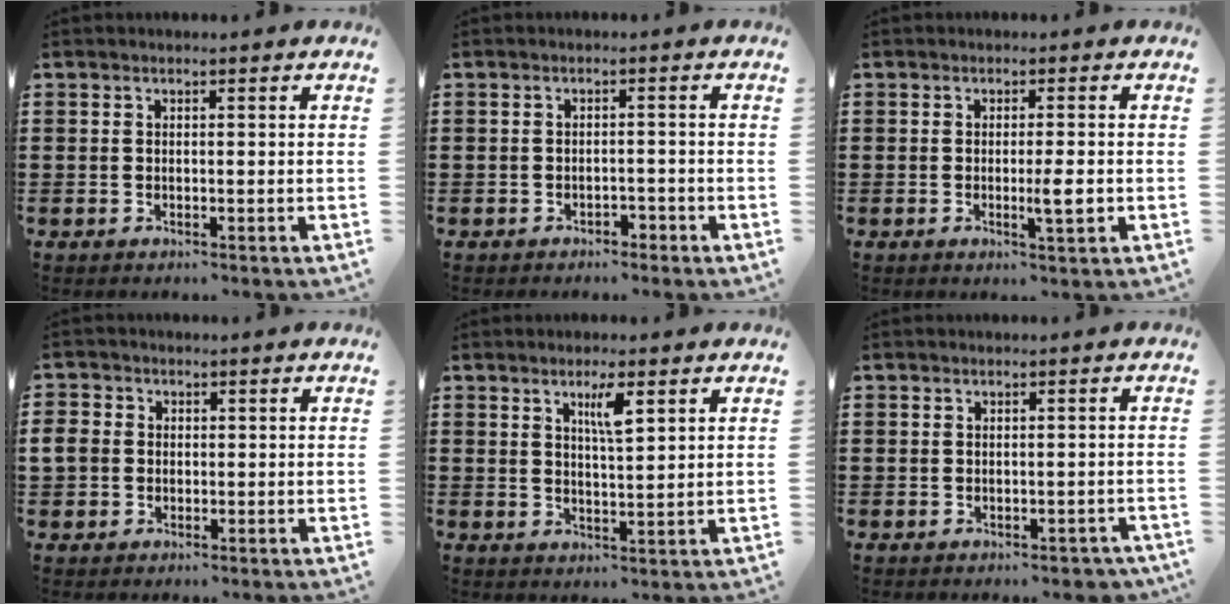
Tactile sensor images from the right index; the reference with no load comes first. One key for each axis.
{"total": 1.5, "fx": -1.4, "fy": 0.5, "fz": 0.3, "tx": -0.012, "ty": -0.001, "tz": -0.031}
{"total": 3.7, "fx": -0.8, "fy": 0.3, "fz": 3.6, "tx": -0.061, "ty": -0.005, "tz": -0.015}
{"total": 2.9, "fx": -0.1, "fy": 2.6, "fz": 1.2, "tx": -0.046, "ty": 0.004, "tz": -0.010}
{"total": 4.1, "fx": 2.2, "fy": 0.8, "fz": 3.4, "tx": -0.056, "ty": -0.001, "tz": 0.032}
{"total": 1.2, "fx": -0.9, "fy": 0.8, "fz": 0.3, "tx": -0.008, "ty": 0.001, "tz": -0.018}